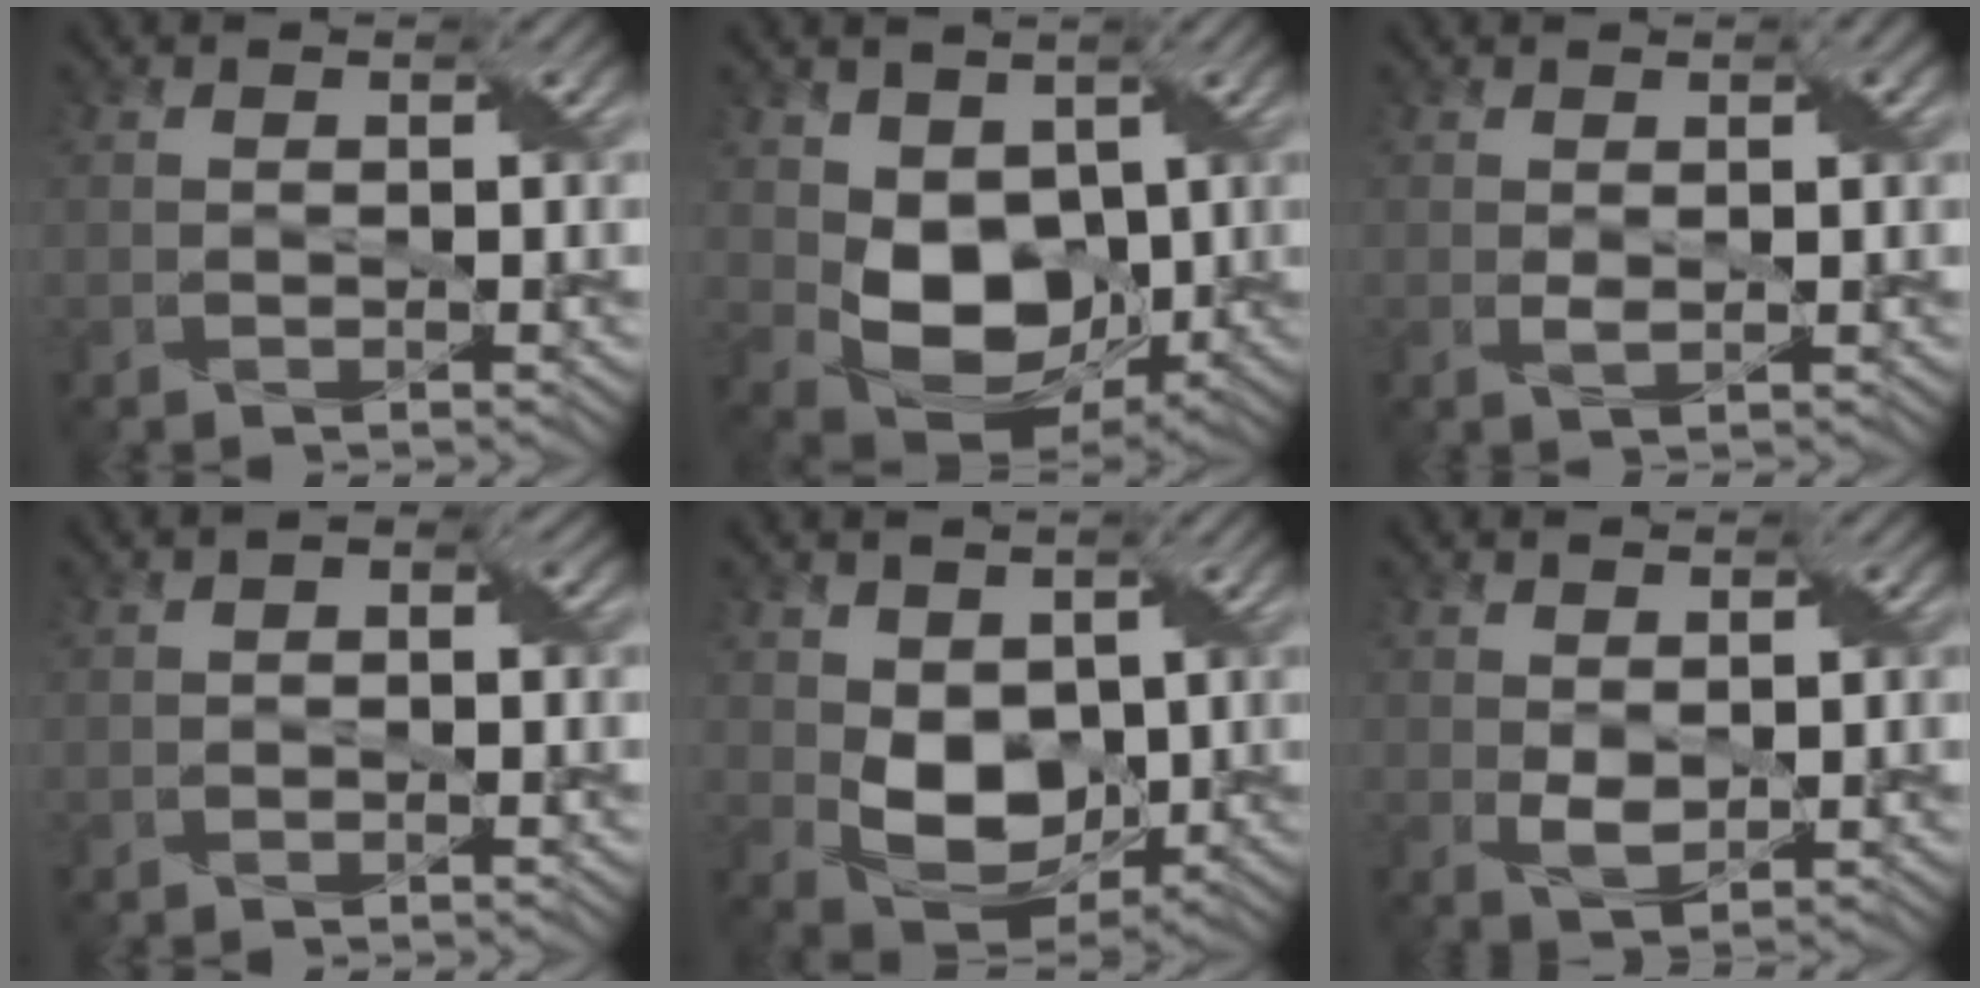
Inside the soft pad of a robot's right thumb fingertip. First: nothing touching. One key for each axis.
{"total": 8.6, "fx": 1.1, "fy": 6.4, "fz": 5.7, "tx": -0.128, "ty": -0.019, "tz": 0.023}
{"total": 2.2, "fx": 0.7, "fy": 0.6, "fz": 2.0, "tx": -0.040, "ty": 0.002, "tz": 0.013}
{"total": 1.3, "fx": -0.2, "fy": 0.8, "fz": 1.0, "tx": -0.014, "ty": 0.003, "tz": -0.006}
{"total": 7.4, "fx": 0.7, "fy": 5.4, "fz": 5.0, "tx": -0.111, "ty": -0.013, "tz": 0.017}
{"total": 2.7, "fx": 0.6, "fy": 1.8, "fz": 2.0, "tx": -0.045, "ty": -0.003, "tz": 0.016}